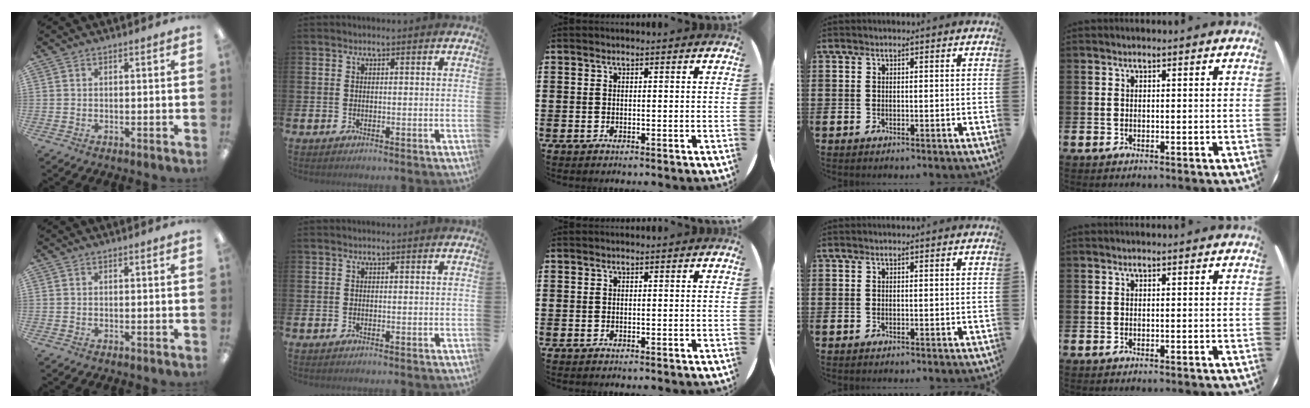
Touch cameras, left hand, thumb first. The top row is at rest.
{}